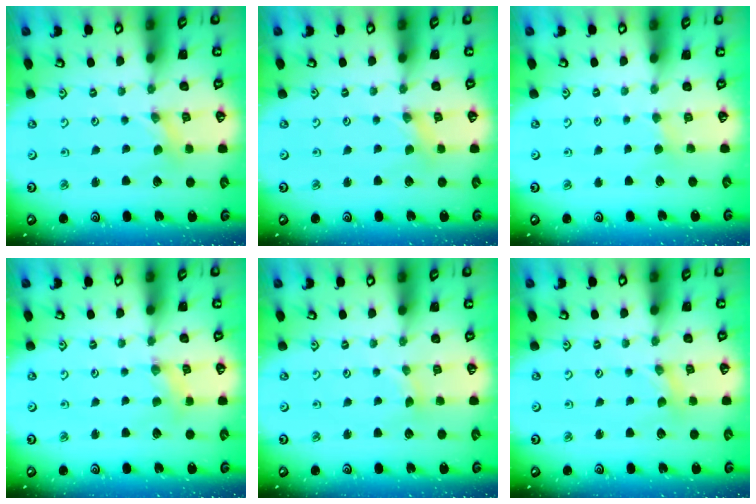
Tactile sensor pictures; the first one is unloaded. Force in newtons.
{"total": 0.0}
{"total": 2.1, "press": 2.1, "slide": 0.4}
{"total": 2.1, "press": 2.1, "slide": 0.4}
{"total": 1.0, "press": 1.0, "slide": 0.2}
{"total": 0.7, "press": 0.7, "slide": 0.2}